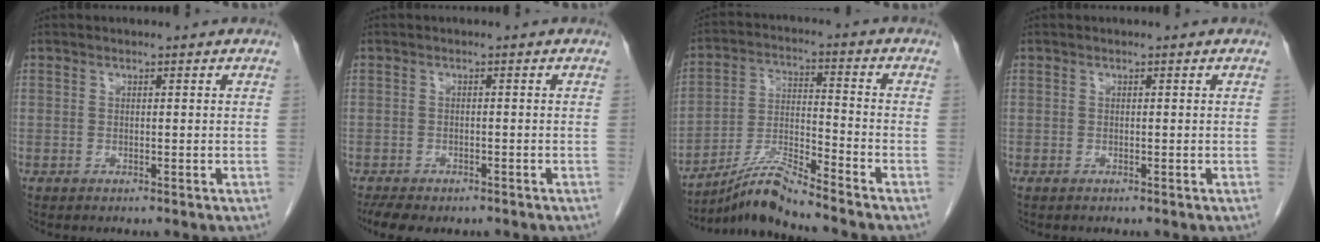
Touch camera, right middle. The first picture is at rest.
{"total": 5.9, "force": [-4.6, 2.3, 2.9], "torque": [-0.048, -0.012, -0.064]}
{"total": 8.2, "force": [-7.4, -1.5, 3.0], "torque": [-0.066, -0.008, -0.138]}
{"total": 0.0}